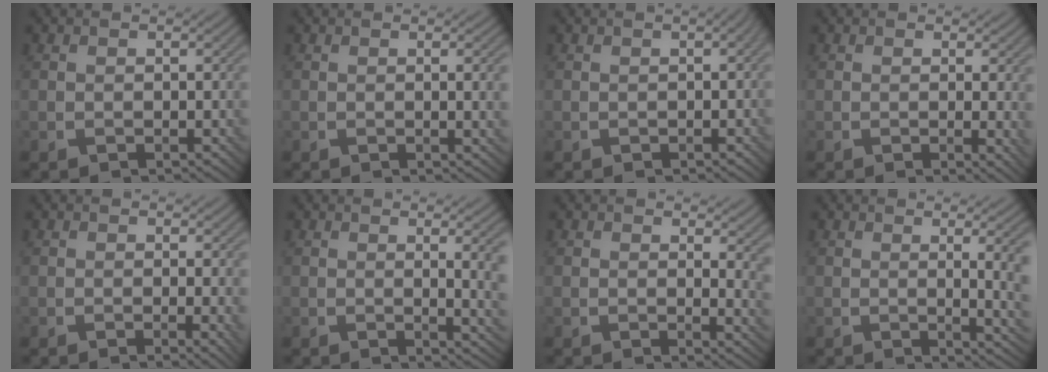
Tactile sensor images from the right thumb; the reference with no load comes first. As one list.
[{"total": 2.6, "force": [0.1, 0.4, 2.6], "torque": [-0.038, 0.004, 0.001]}, {"total": 1.3, "force": [0.1, 0.3, 1.3], "torque": [-0.015, 0.005, 0.001]}, {"total": 2.4, "force": [0.1, 0.4, 2.3], "torque": [-0.038, -0.004, 0.000]}, {"total": 2.1, "force": [-0.2, 0.3, 2.1], "torque": [-0.036, -0.003, -0.005]}, {"total": 5.2, "force": [0.7, 1.1, 5.0], "torque": [-0.073, 0.003, 0.010]}, {"total": 4.2, "force": [1.7, 1.4, 3.6], "torque": [-0.051, -0.004, 0.027]}, {"total": 6.5, "force": [0.6, 1.5, 6.3], "torque": [-0.078, 0.005, 0.005]}]